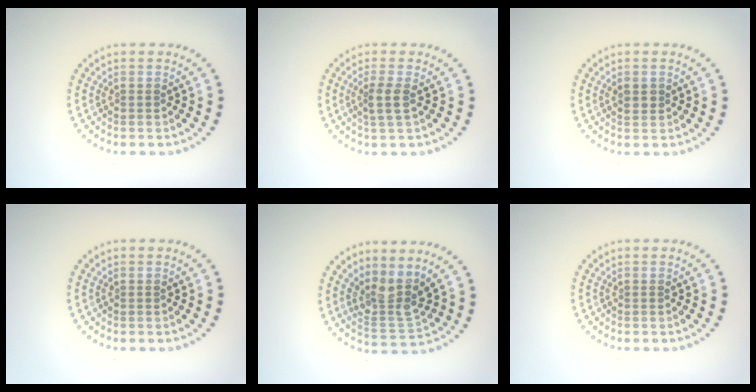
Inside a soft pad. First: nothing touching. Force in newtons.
{"total": 1.7, "press": 1.5, "slide": 0.8}
{"total": 1.2, "press": 1.2, "slide": 0.3}
{"total": 0.0}
{"total": 3.7, "press": 3.0, "slide": 2.2}
{"total": 0.0}